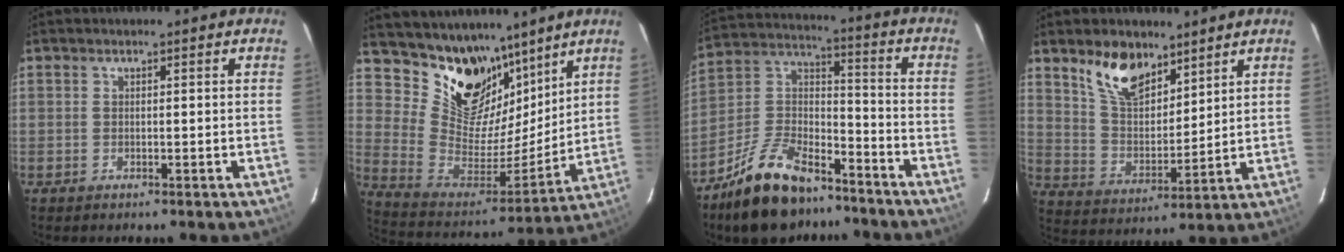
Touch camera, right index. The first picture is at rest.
{"total": 18.3, "force": [13.2, 10.4, 7.2], "torque": [-0.162, -0.008, 0.248]}
{"total": 18.0, "force": [-12.7, 8.1, 9.8], "torque": [-0.208, 0.024, -0.219]}
{"total": 11.3, "force": [7.9, 5.5, 6.0], "torque": [-0.111, 0.009, 0.154]}